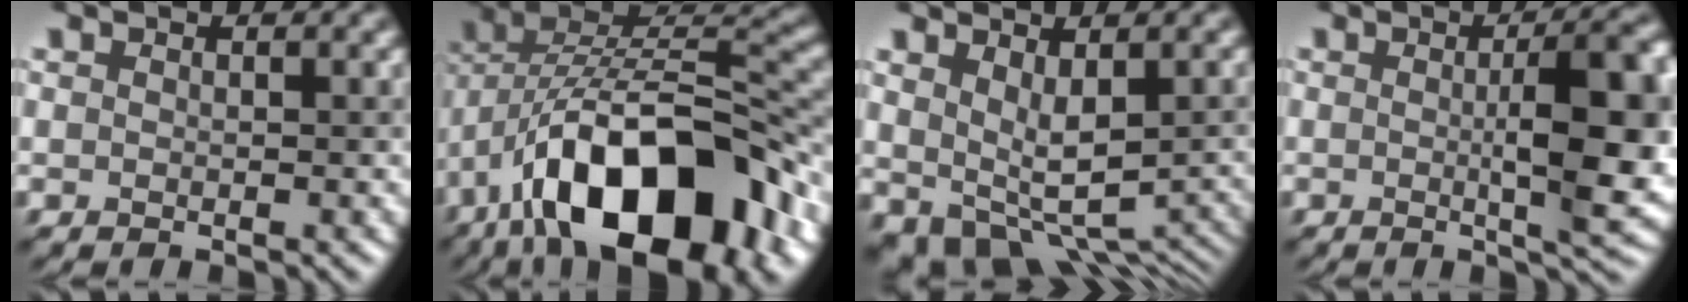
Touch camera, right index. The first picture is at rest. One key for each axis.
{"total": 14.8, "fx": -7.2, "fy": 6.6, "fz": 11.2, "tx": -0.169, "ty": 0.013, "tz": -0.126}
{"total": 6.0, "fx": -0.4, "fy": 3.4, "fz": 5.0, "tx": -0.087, "ty": -0.031, "tz": 0.010}
{"total": 8.5, "fx": 0.1, "fy": 2.0, "fz": 8.3, "tx": -0.105, "ty": 0.000, "tz": 0.002}